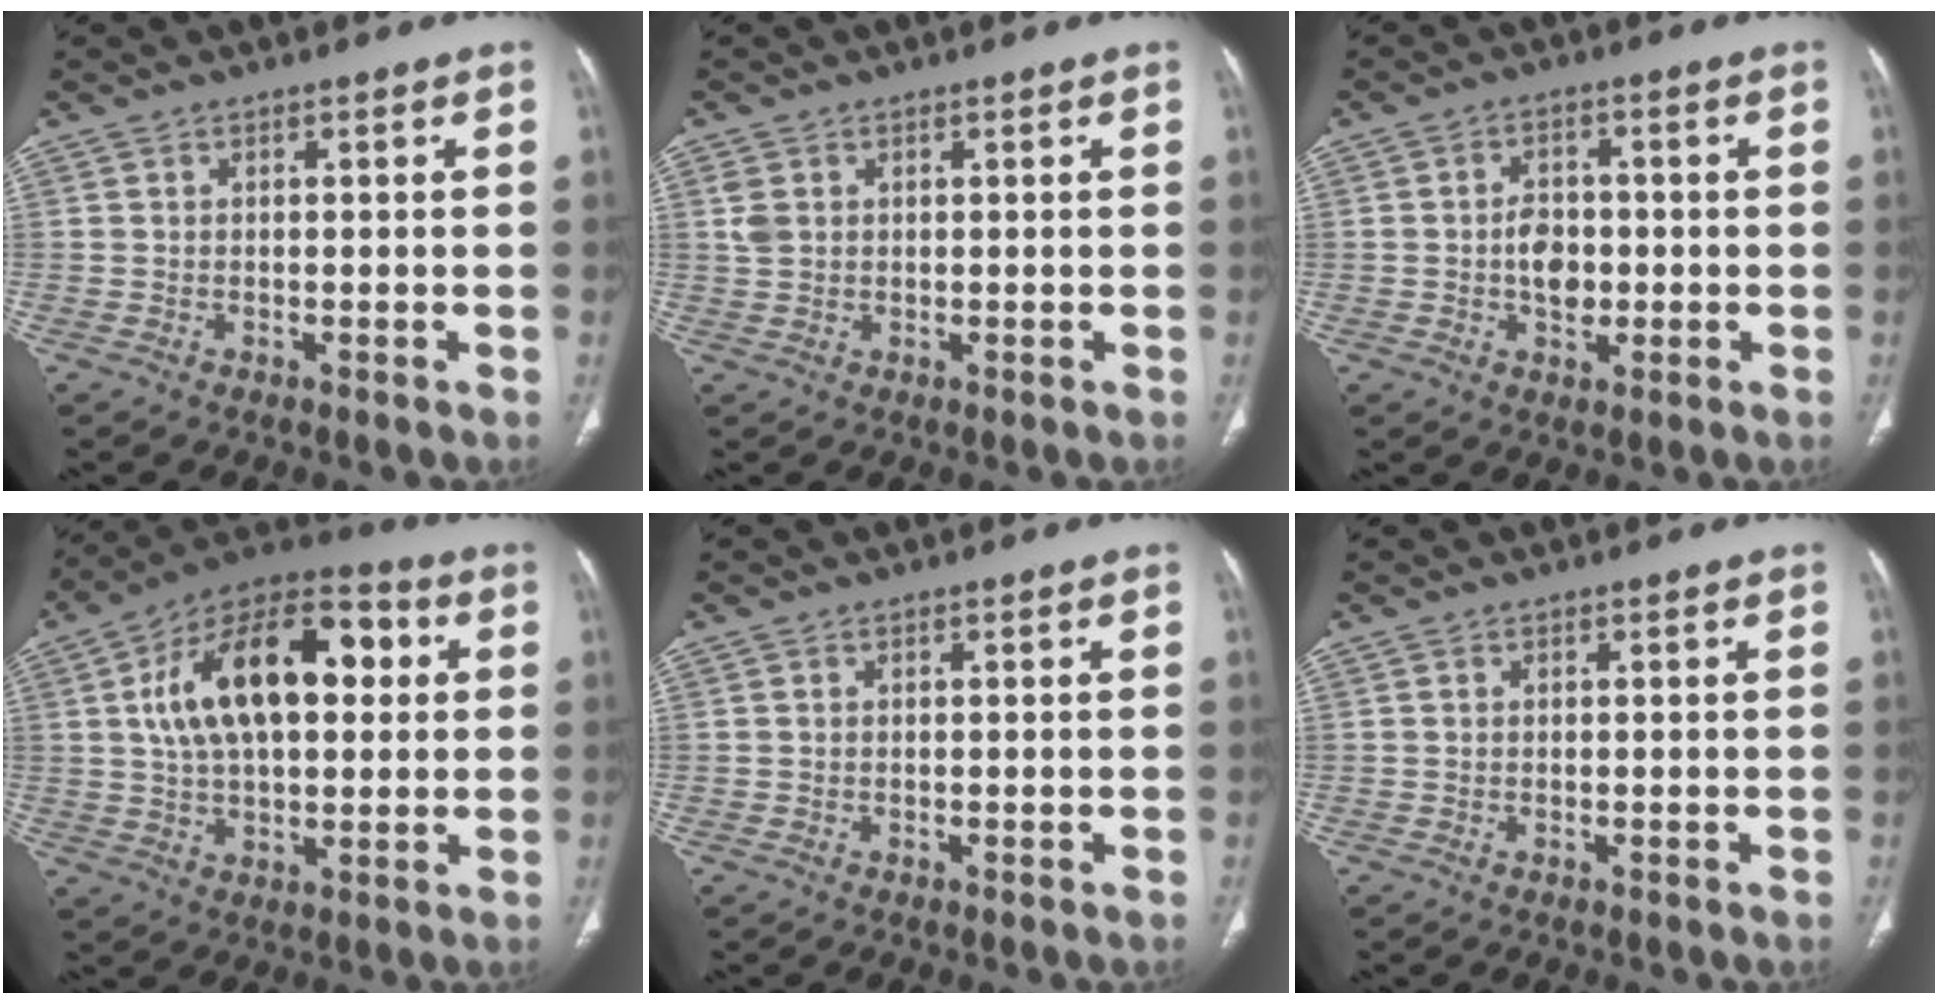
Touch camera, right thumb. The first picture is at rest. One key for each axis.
{"total": 2.4, "fx": 0.7, "fy": 1.8, "fz": 1.4, "tx": -0.031, "ty": 0.001, "tz": 0.020}
{"total": 5.6, "fx": -0.7, "fy": 4.0, "fz": 3.9, "tx": -0.047, "ty": 0.008, "tz": -0.011}
{"total": 21.6, "fx": 4.4, "fy": 11.6, "fz": 17.6, "tx": -0.270, "ty": 0.023, "tz": 0.063}
{"total": 0.0}
{"total": 0.0}